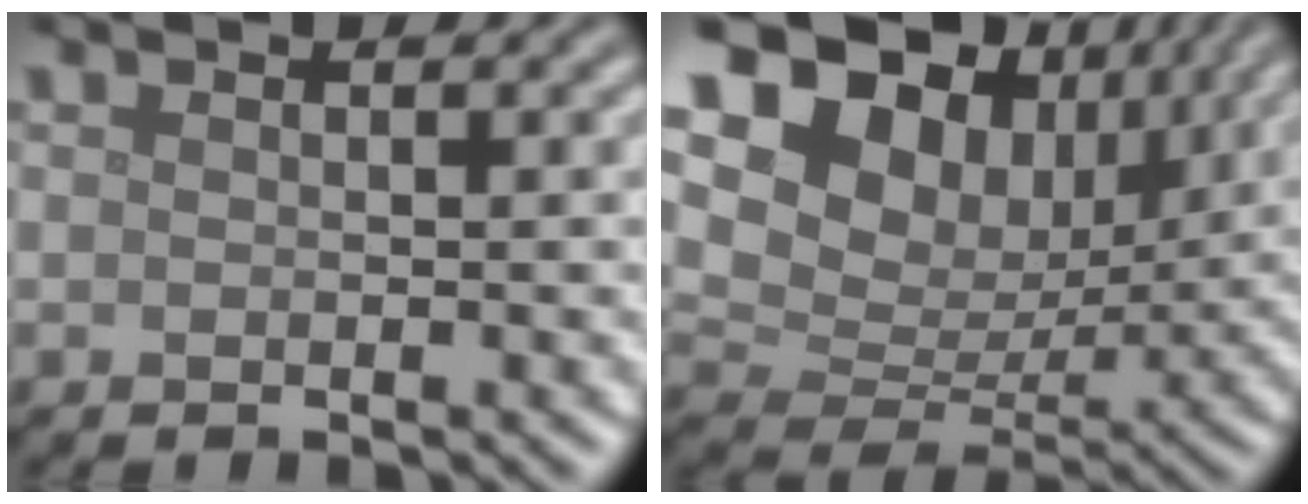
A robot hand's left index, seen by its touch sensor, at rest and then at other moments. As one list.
[{"total": 13.9, "force": [6.5, 9.6, 7.6], "torque": [-0.166, 0.020, 0.116]}]